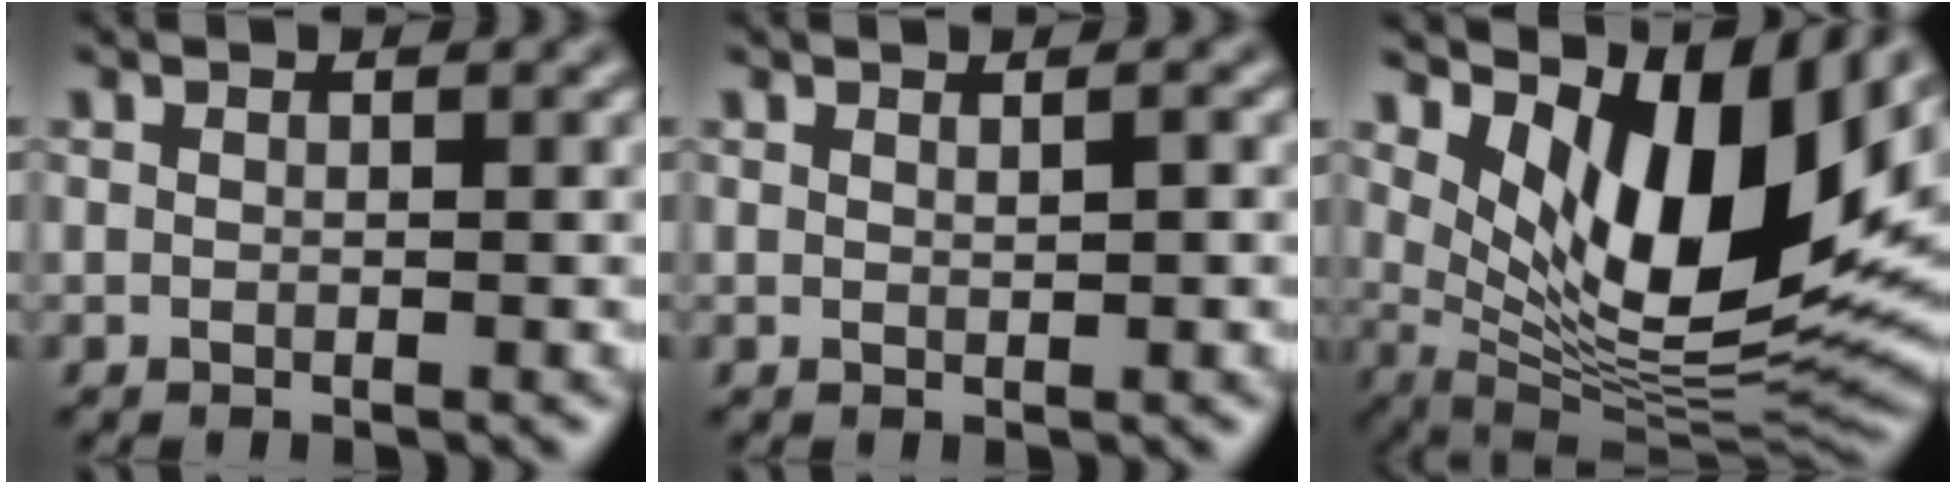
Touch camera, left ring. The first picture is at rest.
{"total": 0.6, "force": [0.4, 0.0, 0.5], "torque": [-0.008, 0.000, 0.007]}
{"total": 13.0, "force": [4.6, 5.3, 11.0], "torque": [-0.177, -0.018, 0.093]}